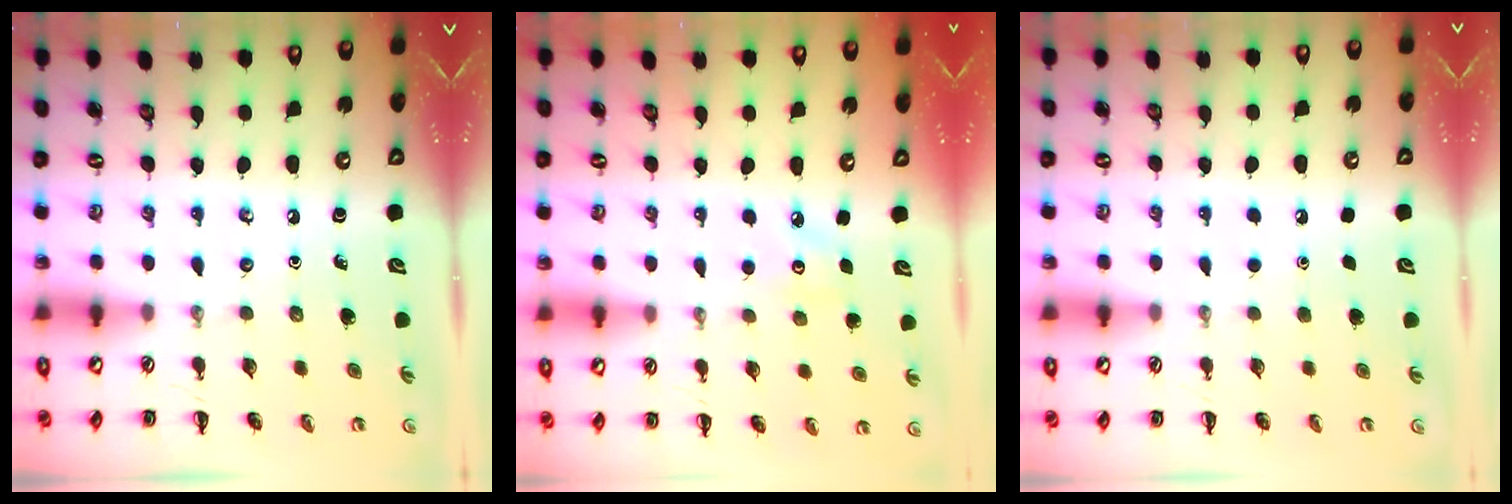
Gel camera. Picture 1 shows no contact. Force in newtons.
{"total": 3.0, "press": 2.9, "slide": 0.8}
{"total": 1.8, "press": 1.7, "slide": 0.1}